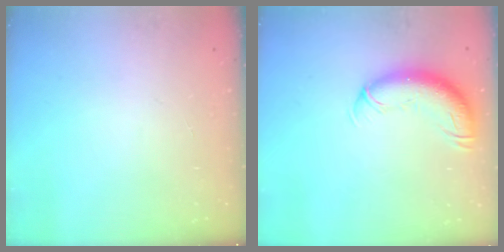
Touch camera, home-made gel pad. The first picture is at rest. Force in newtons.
{"total": 12.2, "press": 11.8, "slide": 3.0}